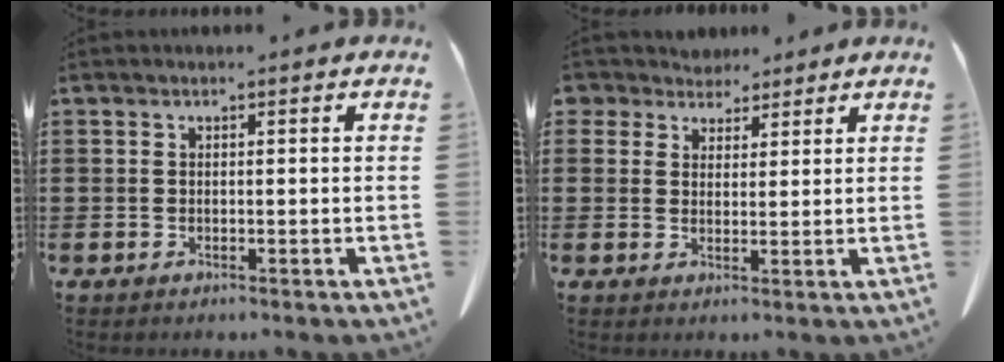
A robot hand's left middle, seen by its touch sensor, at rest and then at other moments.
{"total": 4.1, "force": [3.5, 2.2, 0.3], "torque": [-0.024, 0.001, 0.065]}